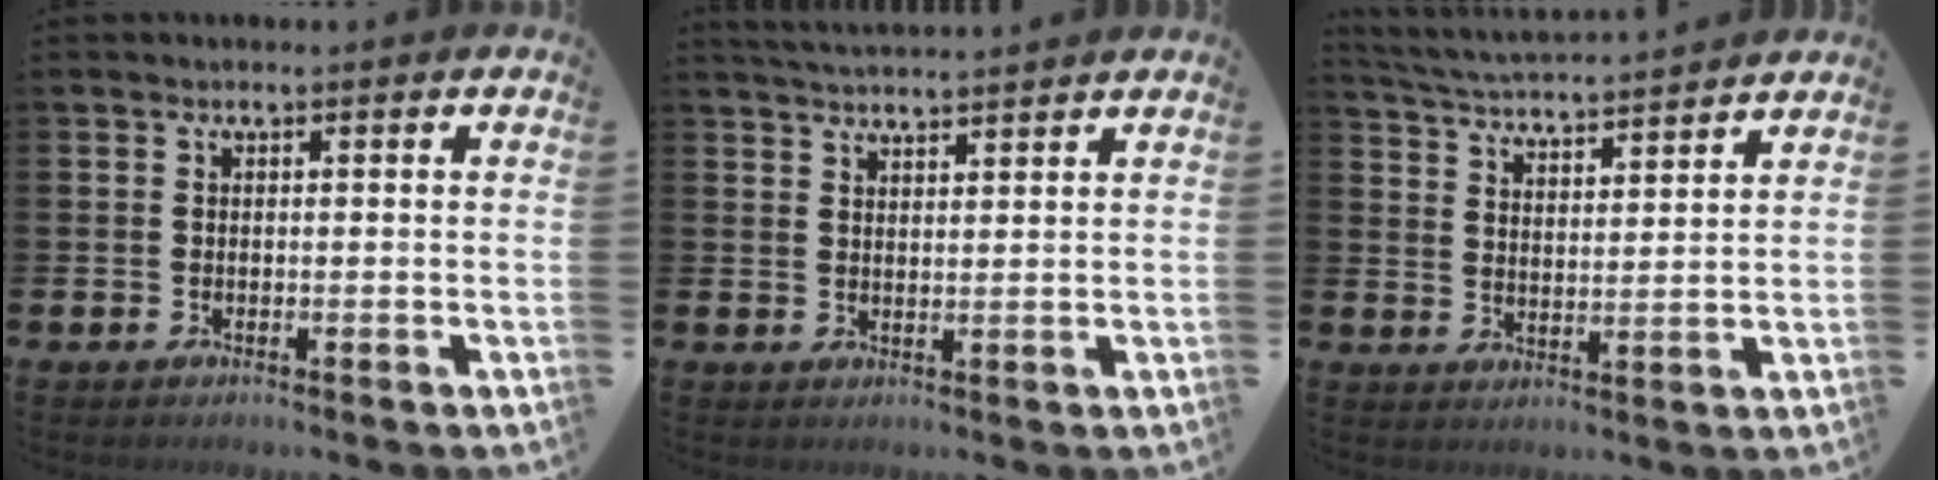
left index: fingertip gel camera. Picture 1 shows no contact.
{"total": 3.4, "force": [3.3, -0.2, 0.1], "torque": [-0.012, -0.017, 0.062]}
{"total": 4.6, "force": [4.6, 0.0, 0.6], "torque": [-0.037, -0.036, 0.079]}